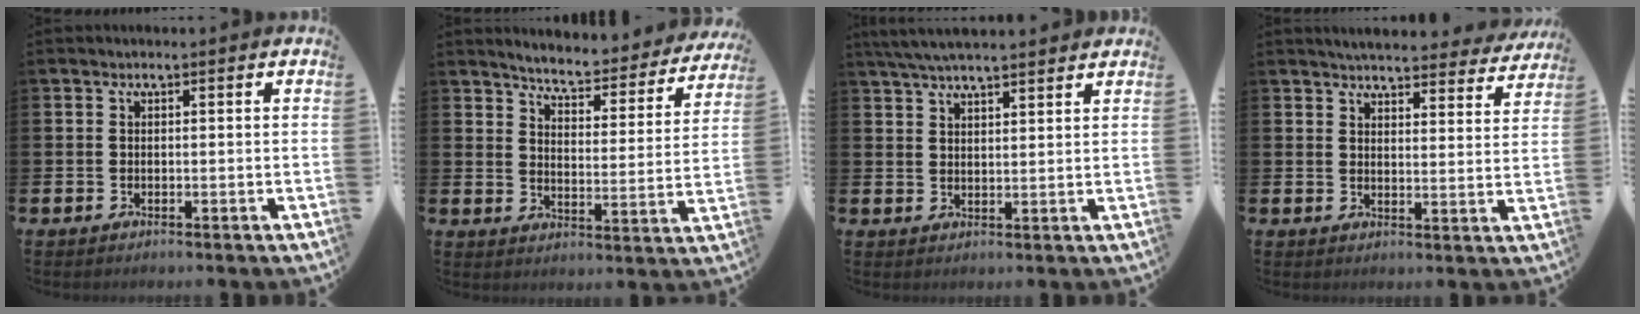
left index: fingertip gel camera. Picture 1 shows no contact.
{"total": 5.2, "force": [5.0, 0.3, 1.1], "torque": [-0.039, -0.047, 0.080]}
{"total": 5.2, "force": [4.8, 0.6, 1.9], "torque": [-0.043, -0.011, 0.088]}
{"total": 5.1, "force": [5.0, 0.8, 0.9], "torque": [-0.022, -0.033, 0.086]}